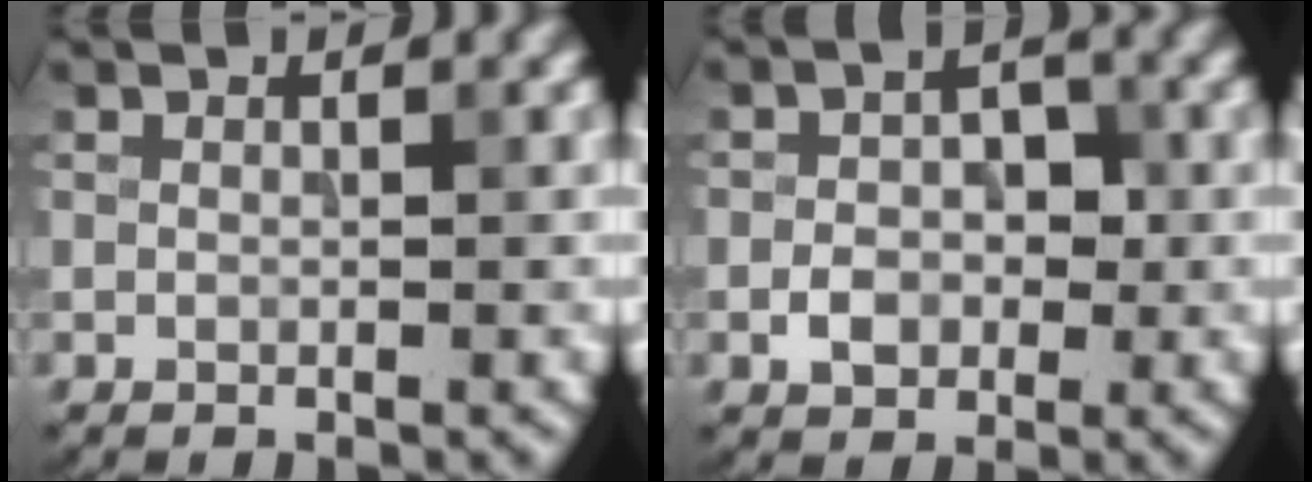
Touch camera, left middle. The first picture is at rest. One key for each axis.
{"total": 3.3, "fx": -0.8, "fy": 2.4, "fz": 2.2, "tx": -0.030, "ty": 0.002, "tz": -0.017}